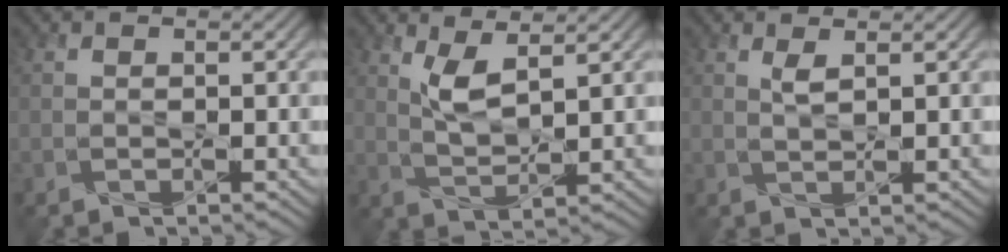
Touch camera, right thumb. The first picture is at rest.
{"total": 4.4, "force": [2.3, 1.3, 3.5], "torque": [-0.085, -0.005, 0.047]}
{"total": 1.6, "force": [0.9, 0.3, 1.3], "torque": [-0.033, 0.001, 0.019]}